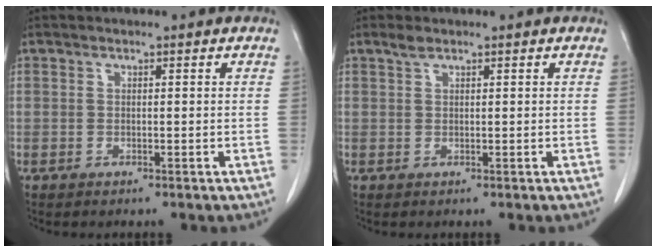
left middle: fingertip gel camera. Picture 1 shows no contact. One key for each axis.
{"total": 1.1, "fx": 0.9, "fy": 0.2, "fz": 0.6, "tx": -0.019, "ty": 0.005, "tz": 0.021}